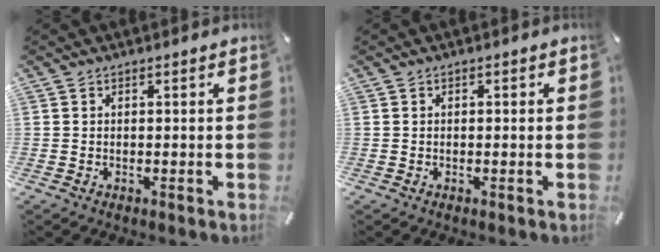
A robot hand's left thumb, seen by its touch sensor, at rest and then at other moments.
{"total": 0.5, "force": [-0.1, 0.2, 0.5], "torque": [-0.008, -0.002, -0.002]}